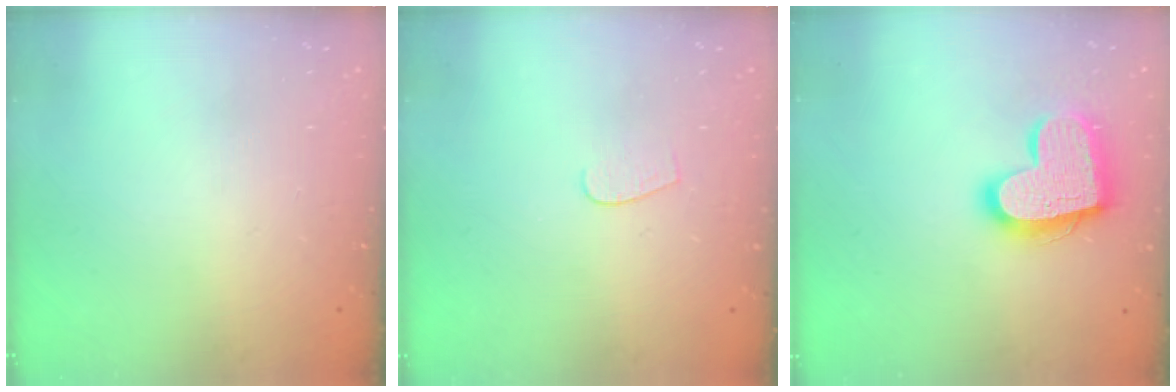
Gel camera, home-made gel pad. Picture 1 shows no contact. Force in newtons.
{"total": 4.0, "press": 4.0, "slide": 0.4}
{"total": 17.4, "press": 17.3, "slide": 1.4}